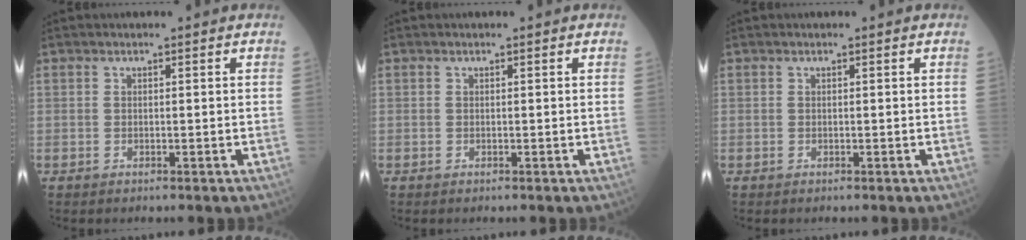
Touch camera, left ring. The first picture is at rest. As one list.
[{"total": 0.0}, {"total": 0.0}]